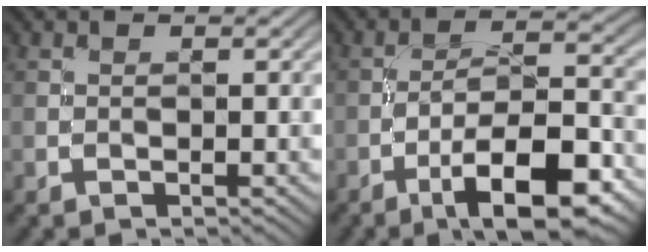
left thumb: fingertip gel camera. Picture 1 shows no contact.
{"total": 12.3, "force": [-7.0, 3.5, 9.5], "torque": [-0.153, 0.004, -0.118]}